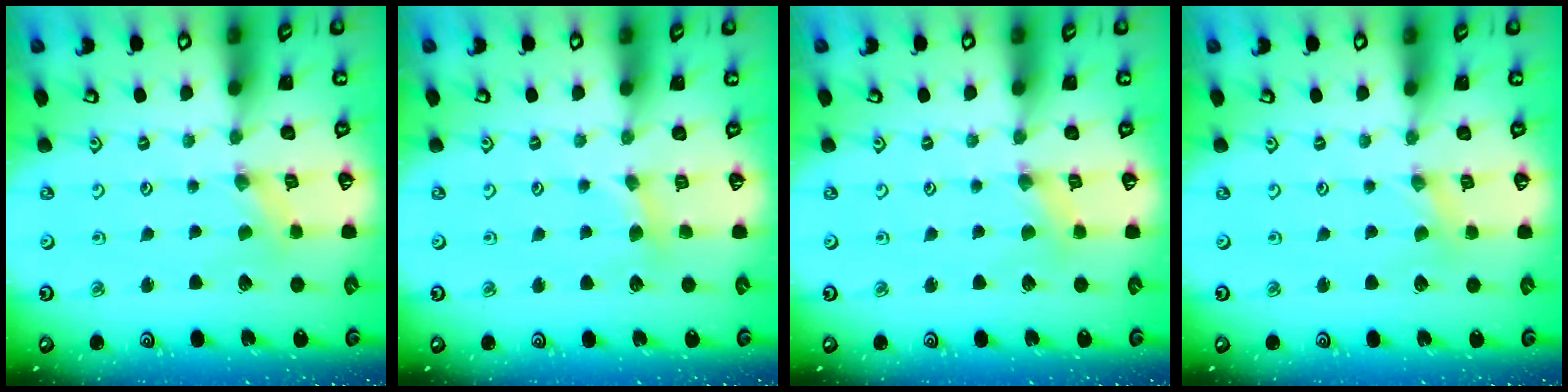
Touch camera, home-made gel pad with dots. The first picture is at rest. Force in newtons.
{"total": 3.1, "press": 3.0, "slide": 0.3}
{"total": 1.2, "press": 1.1, "slide": 0.3}
{"total": 0.8, "press": 0.8, "slide": 0.1}